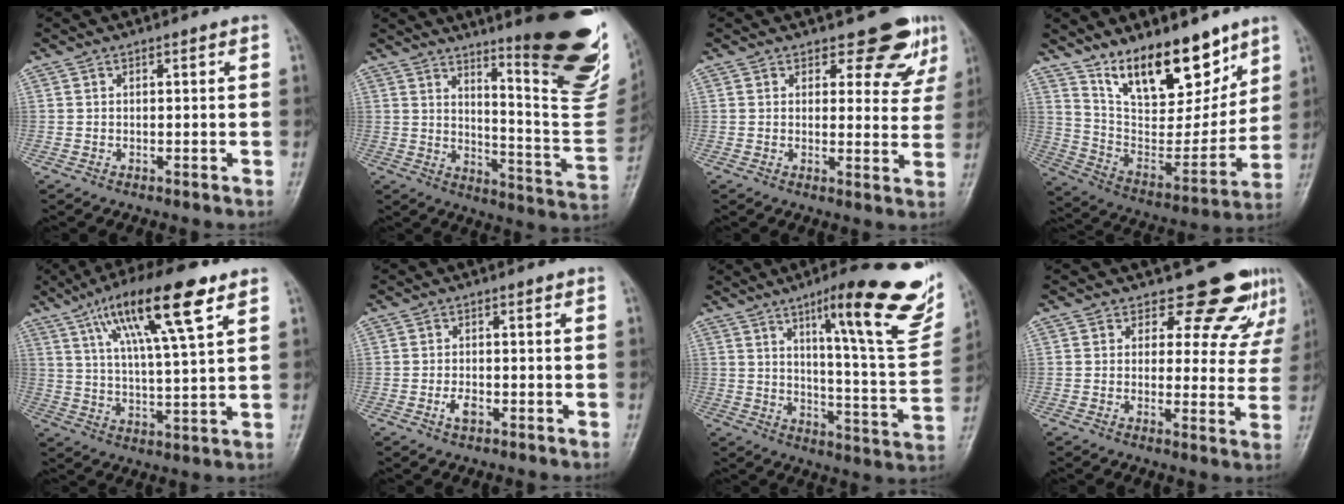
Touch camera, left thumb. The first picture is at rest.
{"total": 25.1, "force": [14.7, 4.7, 19.8], "torque": [-0.227, -0.099, 0.203]}
{"total": 7.0, "force": [5.5, 3.4, 2.5], "torque": [0.001, -0.042, 0.060]}
{"total": 19.3, "force": [13.2, 8.3, 11.4], "torque": [-0.127, -0.083, 0.236]}
{"total": 16.7, "force": [8.7, 3.2, 13.9], "torque": [-0.235, -0.017, 0.152]}
{"total": 2.4, "force": [-1.0, 1.4, 1.8], "torque": [-0.031, 0.001, -0.019]}
{"total": 23.3, "force": [12.5, 4.2, 19.2], "torque": [-0.223, -0.047, 0.180]}
{"total": 9.7, "force": [8.0, 4.9, 2.5], "torque": [0.016, -0.050, 0.079]}